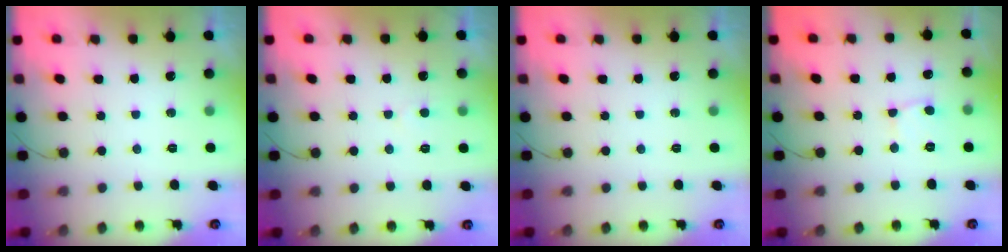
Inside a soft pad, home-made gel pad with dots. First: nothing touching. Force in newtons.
{"total": 2.6, "press": 2.6, "slide": 0.4}
{"total": 0.0}
{"total": 2.6, "press": 2.6, "slide": 0.2}